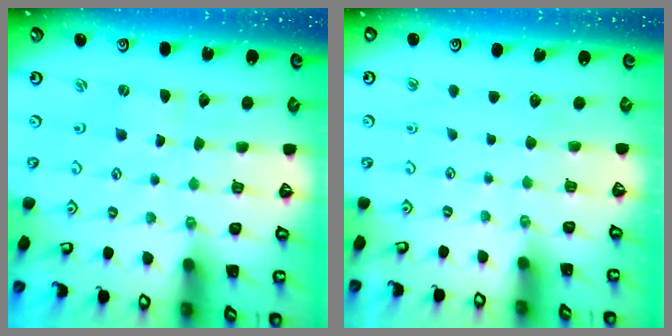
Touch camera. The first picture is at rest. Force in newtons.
{"total": 0.0}